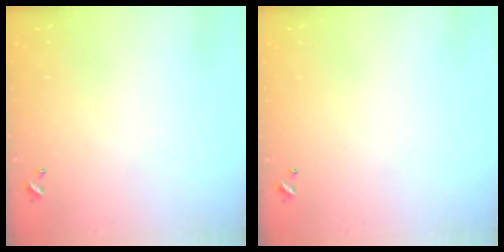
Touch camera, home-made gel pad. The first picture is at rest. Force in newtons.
{"total": 0.0}